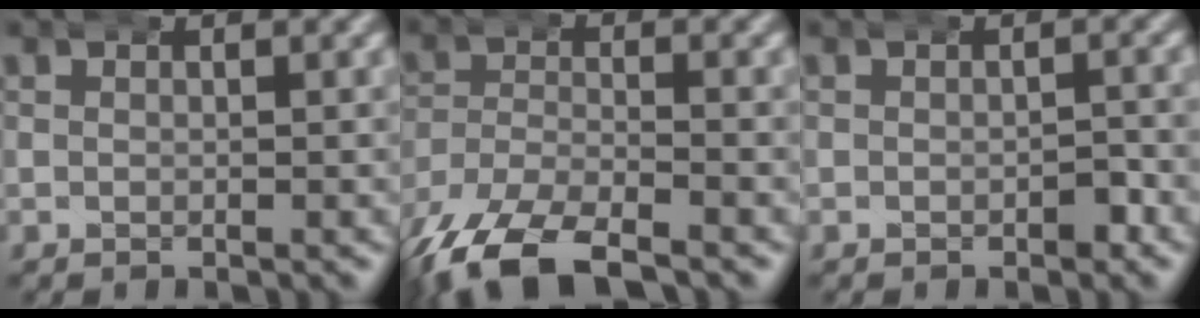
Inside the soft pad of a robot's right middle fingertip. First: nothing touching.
{"total": 8.1, "force": [-6.2, 3.3, 4.0], "torque": [-0.095, -0.024, -0.093]}
{"total": 1.2, "force": [-0.7, 0.7, 0.6], "torque": [-0.010, 0.002, -0.015]}